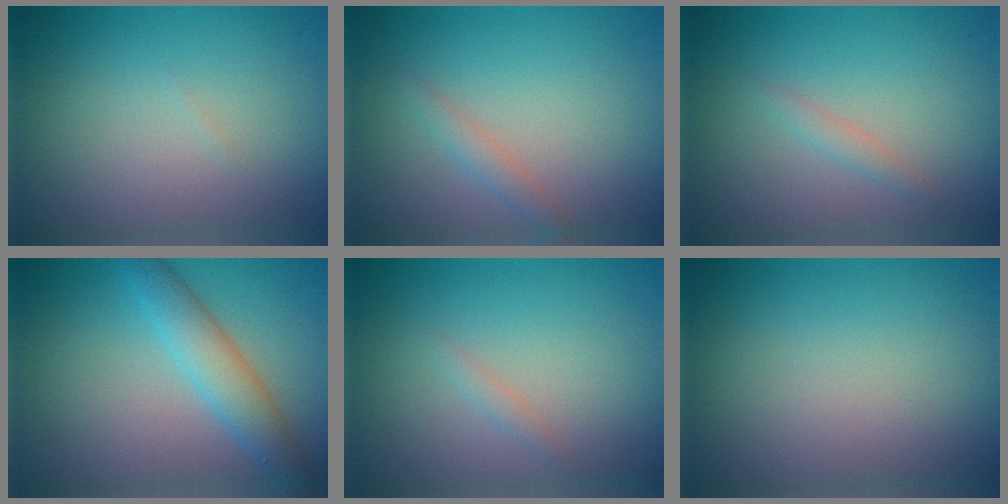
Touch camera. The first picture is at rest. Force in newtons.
{"total": 1.3, "press": 1.3, "slide": 0.1}
{"total": 0.9, "press": 0.8, "slide": 0.0}
{"total": 3.6, "press": 3.6, "slide": 0.0}
{"total": 0.7, "press": 0.7, "slide": 0.1}
{"total": 0.0}